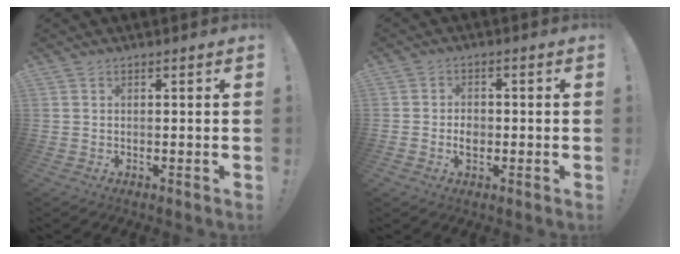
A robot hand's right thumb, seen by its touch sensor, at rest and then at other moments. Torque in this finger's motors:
{"motor_torque": [-0.07, 0.15, -0.16, 0.19, 0.14]}